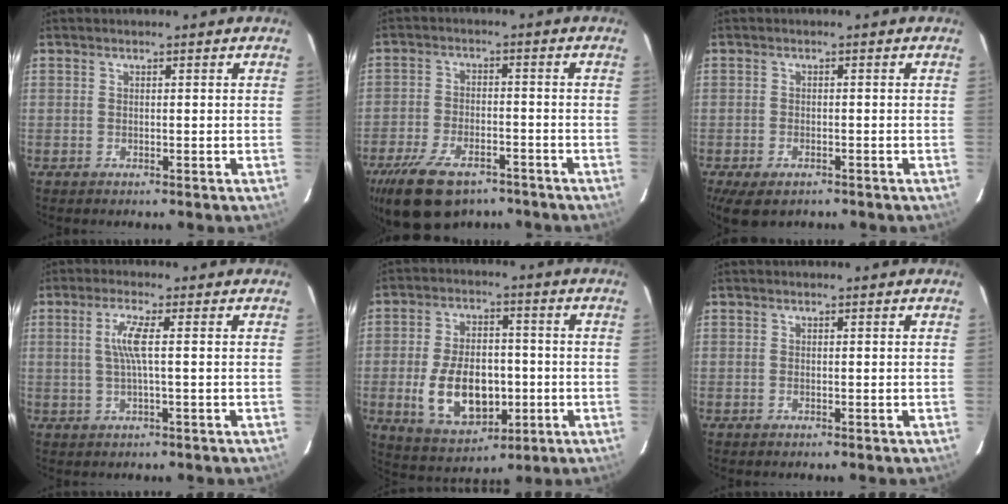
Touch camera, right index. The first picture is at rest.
{"total": 15.0, "force": [-10.3, 7.4, 8.0], "torque": [-0.183, -0.020, -0.170]}
{"total": 5.7, "force": [-3.7, 2.9, 3.2], "torque": [-0.074, -0.024, -0.060]}
{"total": 4.2, "force": [0.3, -0.2, 4.2], "torque": [-0.083, -0.003, 0.009]}
{"total": 14.0, "force": [-2.9, 8.6, 10.7], "torque": [-0.220, -0.002, -0.029]}
{"total": 0.0}